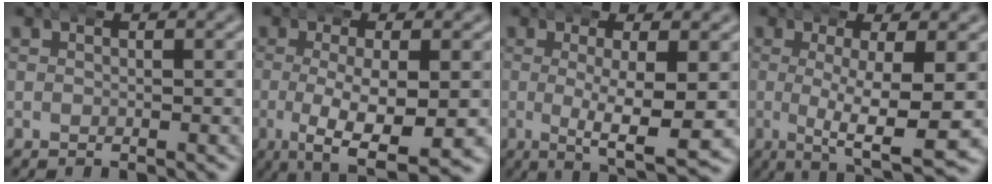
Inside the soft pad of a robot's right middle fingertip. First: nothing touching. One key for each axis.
{"total": 9.3, "fx": -3.7, "fy": 4.0, "fz": 7.6, "tx": -0.140, "ty": -0.038, "tz": -0.038}
{"total": 7.7, "fx": -1.7, "fy": 2.3, "fz": 7.2, "tx": -0.113, "ty": -0.026, "tz": -0.012}
{"total": 8.4, "fx": -2.3, "fy": 2.3, "fz": 7.7, "tx": -0.128, "ty": -0.025, "tz": -0.018}